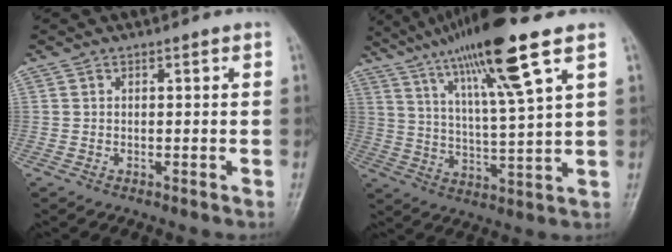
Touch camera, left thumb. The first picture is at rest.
{"total": 17.7, "force": [10.5, 1.1, 14.2], "torque": [-0.244, -0.031, 0.182]}